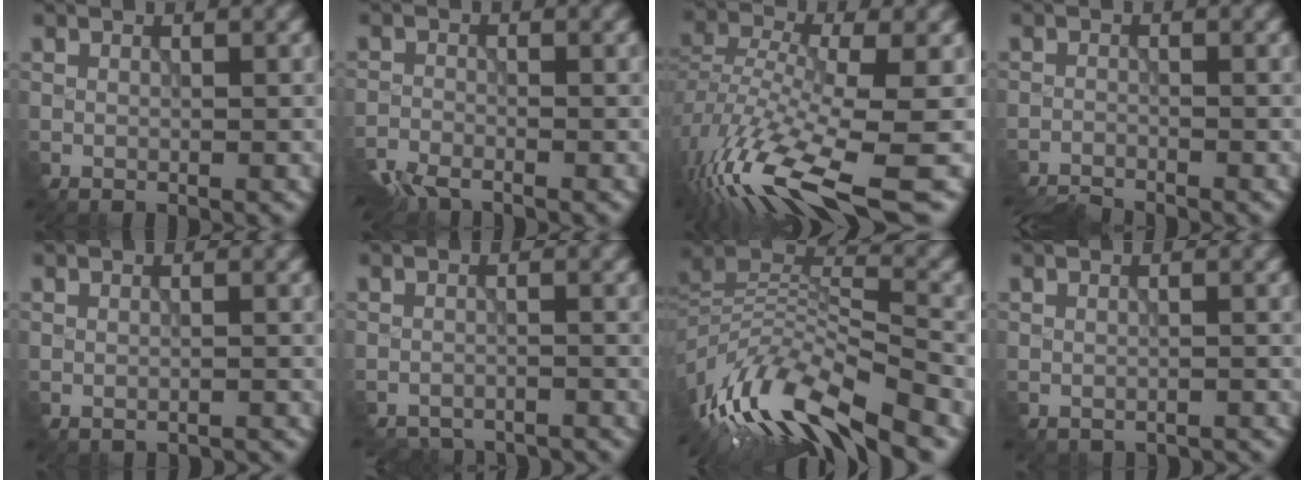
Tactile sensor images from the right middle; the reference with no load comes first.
{"total": 3.7, "force": [-3.4, 0.6, 1.5], "torque": [-0.040, -0.012, -0.065]}
{"total": 12.2, "force": [-7.1, 3.4, 9.4], "torque": [-0.202, -0.010, -0.115]}
{"total": 4.7, "force": [-4.6, 0.5, 0.8], "torque": [-0.012, -0.008, -0.069]}
{"total": 1.8, "force": [-1.7, 0.1, 0.4], "torque": [-0.001, -0.003, -0.026]}
{"total": 7.8, "force": [-7.7, 1.4, 0.4], "torque": [0.011, 0.007, -0.094]}
{"total": 10.8, "force": [-6.8, 3.3, 7.8], "torque": [-0.161, 0.018, -0.116]}
{"total": 2.6, "force": [-2.6, 0.2, 0.4], "torque": [-0.004, -0.002, -0.034]}